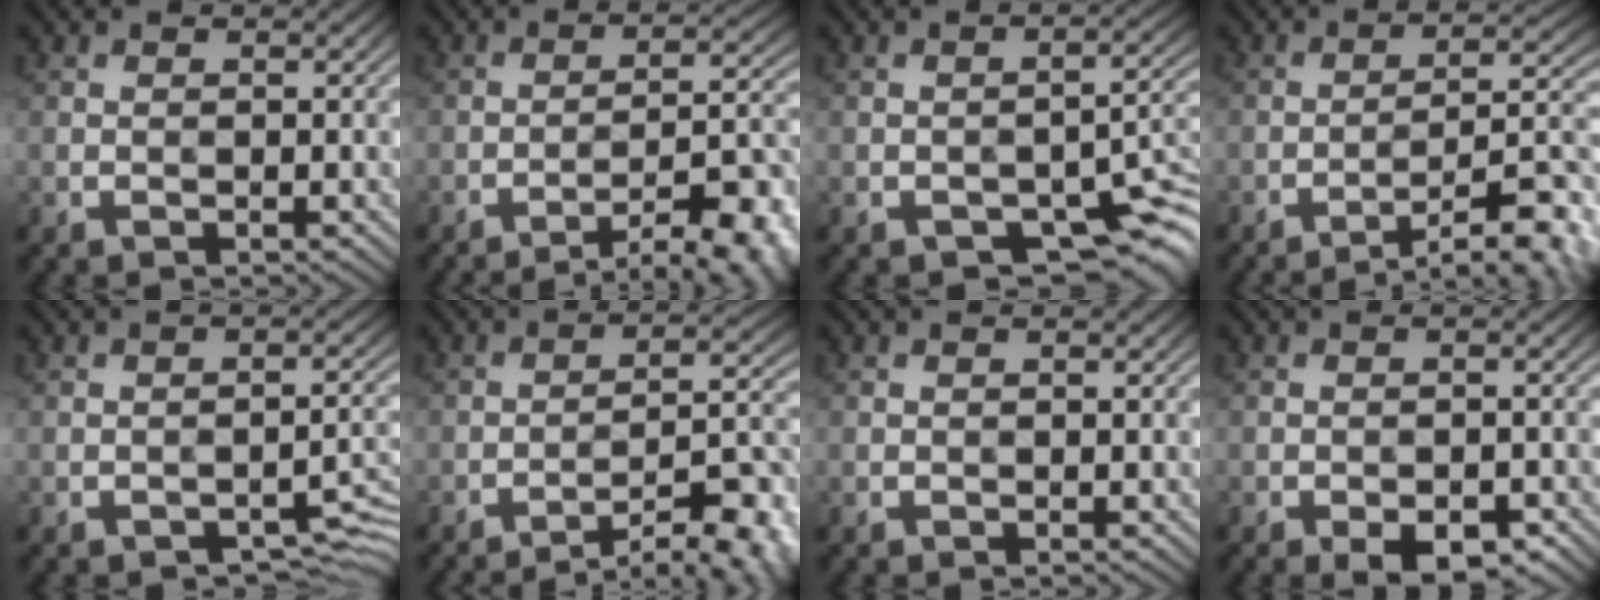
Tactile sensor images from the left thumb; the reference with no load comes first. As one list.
[{"total": 14.0, "force": [-9.7, 3.5, 9.5], "torque": [-0.123, 0.005, -0.132]}, {"total": 8.0, "force": [-4.6, 3.5, 5.6], "torque": [-0.070, -0.010, -0.067]}, {"total": 11.3, "force": [-7.2, 2.6, 8.2], "torque": [-0.130, 0.008, -0.107]}, {"total": 3.9, "force": [-2.7, 1.3, 2.5], "torque": [-0.030, 0.005, -0.032]}, {"total": 12.2, "force": [-8.6, 2.9, 8.1], "torque": [-0.118, 0.011, -0.123]}, {"total": 0.0}, {"total": 5.0, "force": [-3.2, 2.0, 3.2], "torque": [-0.049, 0.000, -0.042]}]